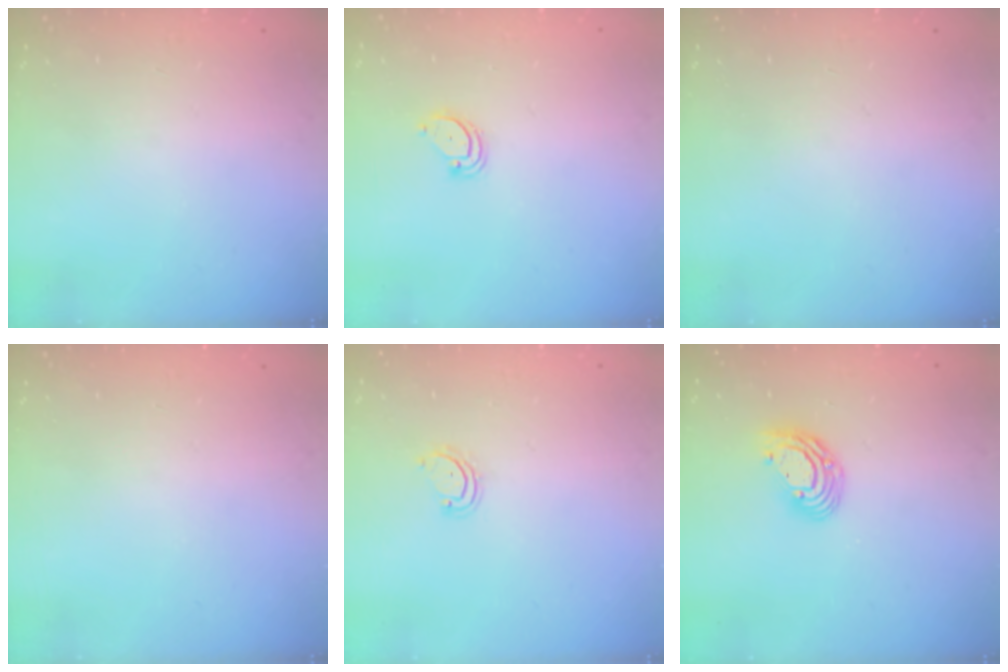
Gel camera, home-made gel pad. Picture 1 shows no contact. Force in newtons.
{"total": 2.9, "press": 2.9, "slide": 0.2}
{"total": 0.0}
{"total": 0.0}
{"total": 2.9, "press": 2.9, "slide": 0.3}
{"total": 9.1, "press": 9.1, "slide": 1.1}